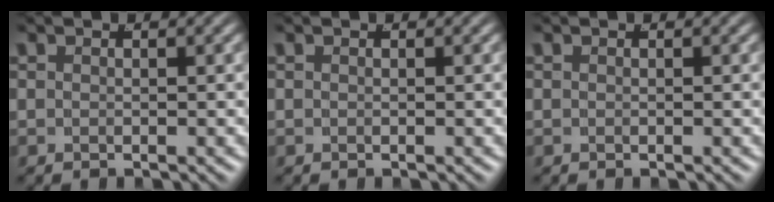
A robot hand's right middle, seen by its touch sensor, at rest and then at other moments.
{"total": 0.0}
{"total": 0.0}